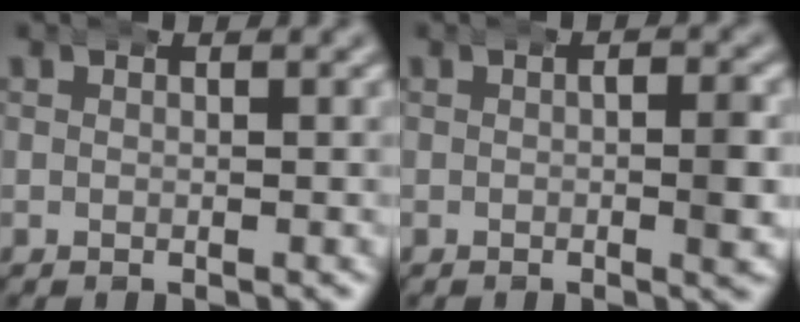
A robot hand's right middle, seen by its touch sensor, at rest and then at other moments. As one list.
[{"total": 2.3, "force": [0.1, 0.7, 2.2], "torque": [-0.024, 0.008, -0.006]}]